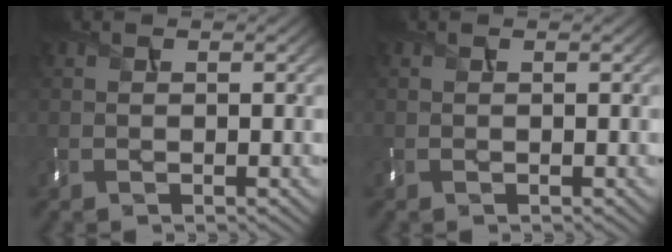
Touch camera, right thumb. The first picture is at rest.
{"total": 0.0}